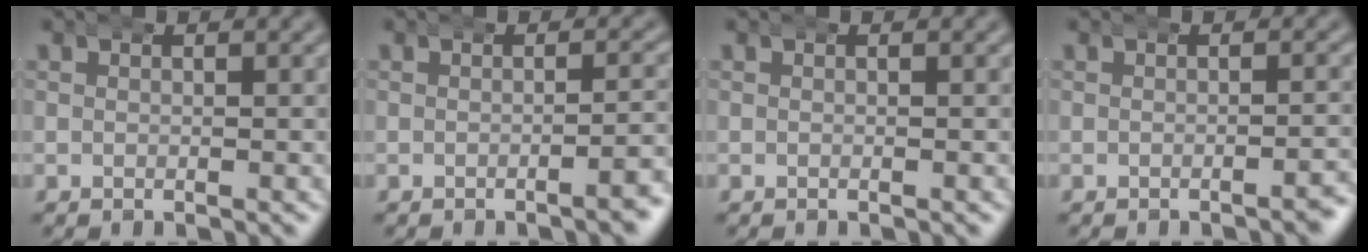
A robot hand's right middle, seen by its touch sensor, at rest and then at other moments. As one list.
[{"total": 1.9, "force": [-1.3, 0.2, 1.3], "torque": [-0.014, 0.005, -0.026]}, {"total": 0.0}, {"total": 1.4, "force": [-1.2, 0.1, 0.7], "torque": [-0.005, 0.005, -0.022]}]